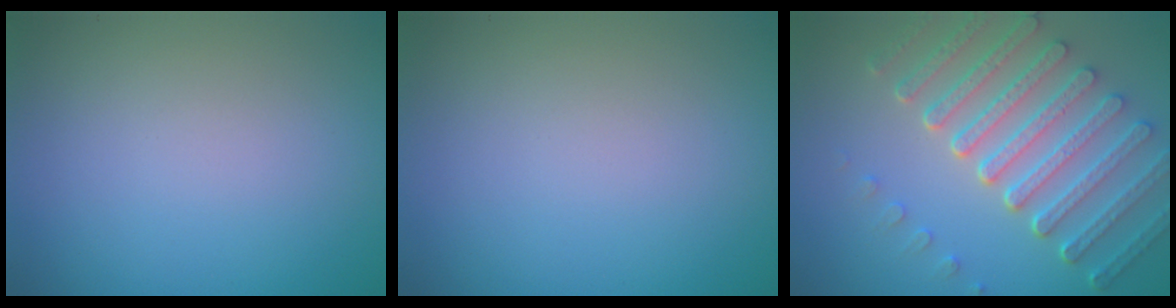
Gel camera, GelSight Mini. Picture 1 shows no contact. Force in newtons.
{"total": 0.0}
{"total": 7.1, "press": 5.3, "slide": 4.8}